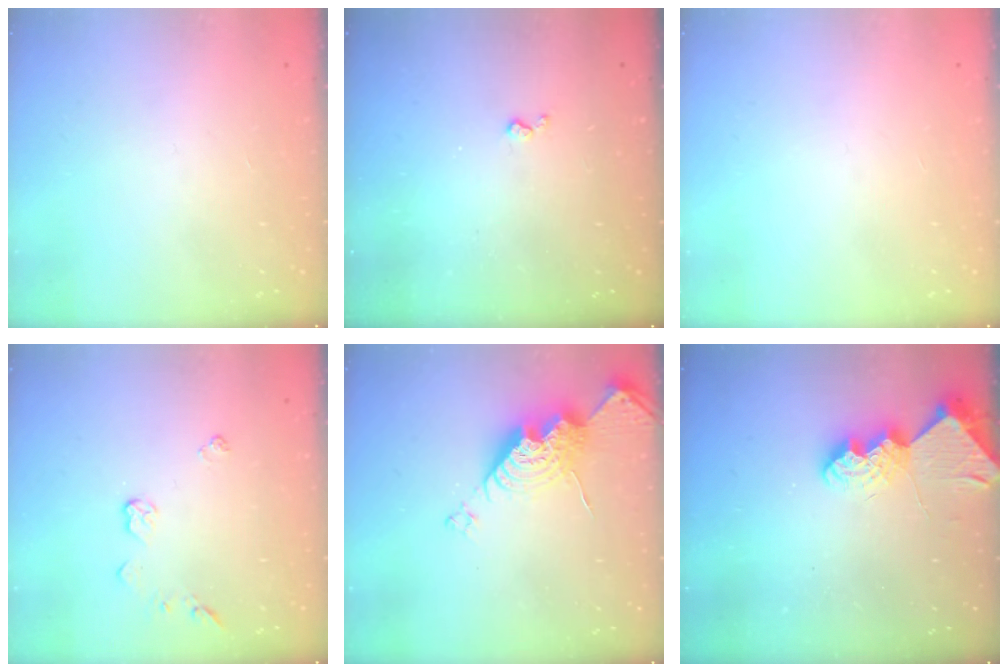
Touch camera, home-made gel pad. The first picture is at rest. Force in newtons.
{"total": 2.9, "press": 2.9, "slide": 0.5}
{"total": 0.0}
{"total": 5.1, "press": 5.1, "slide": 0.6}
{"total": 13.5, "press": 13.5, "slide": 1.0}
{"total": 9.1, "press": 9.0, "slide": 0.7}